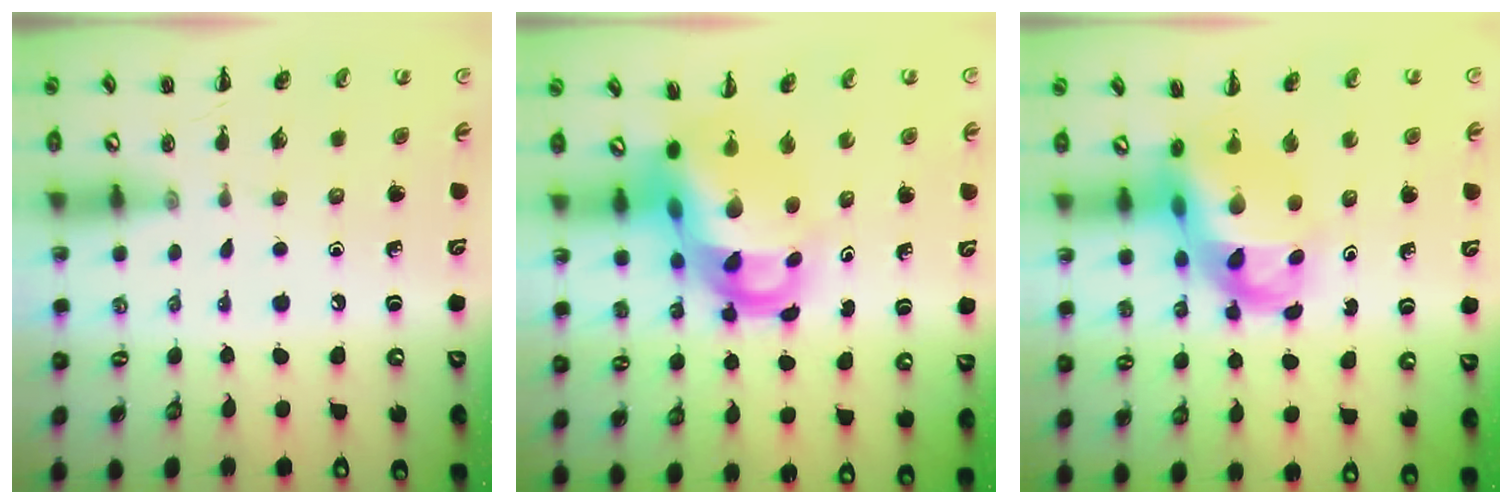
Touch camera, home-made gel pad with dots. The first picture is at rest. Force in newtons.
{"total": 8.1, "press": 7.7, "slide": 2.3}
{"total": 7.8, "press": 7.5, "slide": 1.9}